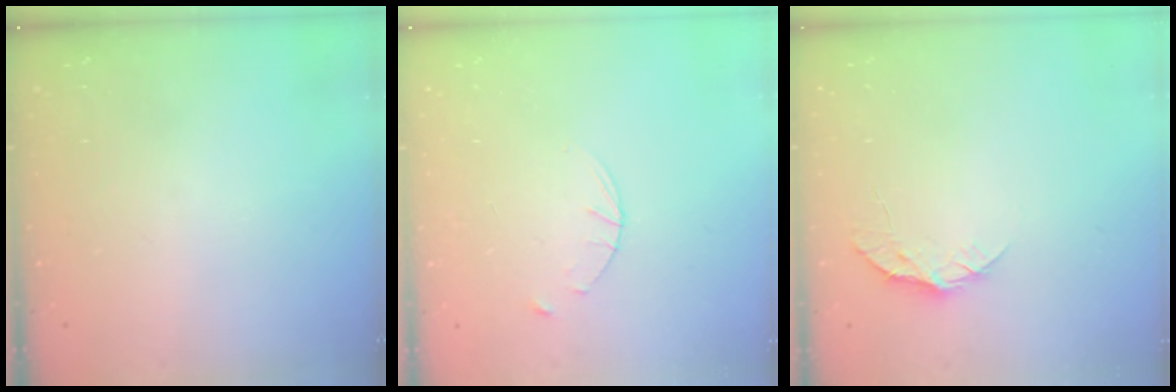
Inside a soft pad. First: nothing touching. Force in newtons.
{"total": 3.6, "press": 3.5, "slide": 0.4}
{"total": 8.1, "press": 8.1, "slide": 0.7}